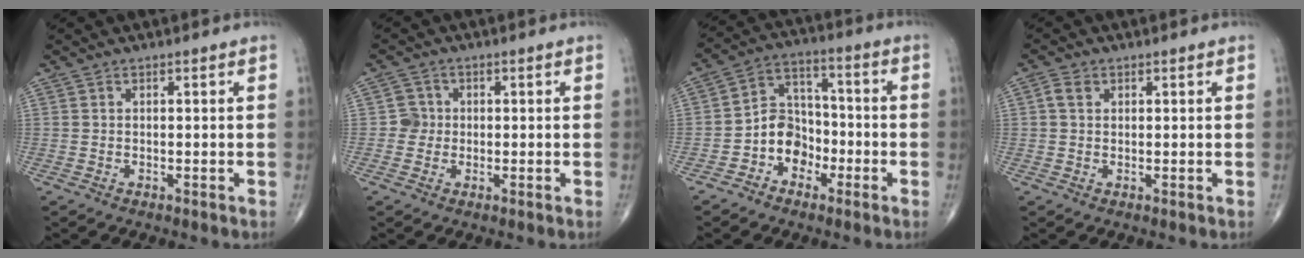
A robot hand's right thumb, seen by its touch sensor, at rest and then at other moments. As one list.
[{"total": 2.8, "force": [-0.1, 2.7, 0.3], "torque": [0.017, 0.009, -0.008]}, {"total": 8.7, "force": [-3.5, 6.9, 3.9], "torque": [-0.028, 0.042, -0.071]}, {"total": 2.2, "force": [0.7, 1.6, 1.3], "torque": [-0.024, 0.006, 0.011]}]